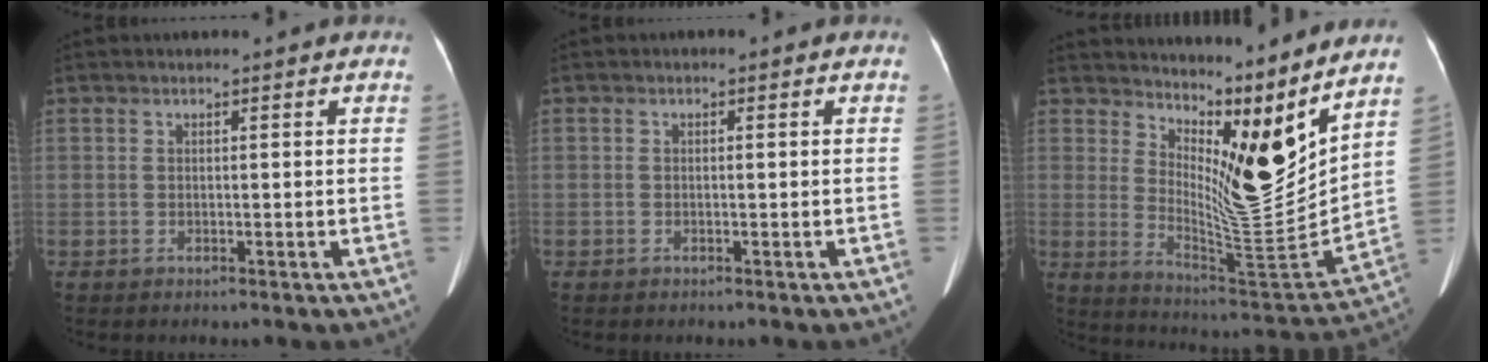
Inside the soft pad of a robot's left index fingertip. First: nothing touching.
{"total": 0.7, "force": [-0.4, 0.6, 0.0], "torque": [-0.003, 0.005, -0.009]}
{"total": 13.5, "force": [10.0, 2.1, 8.8], "torque": [-0.136, -0.034, 0.172]}